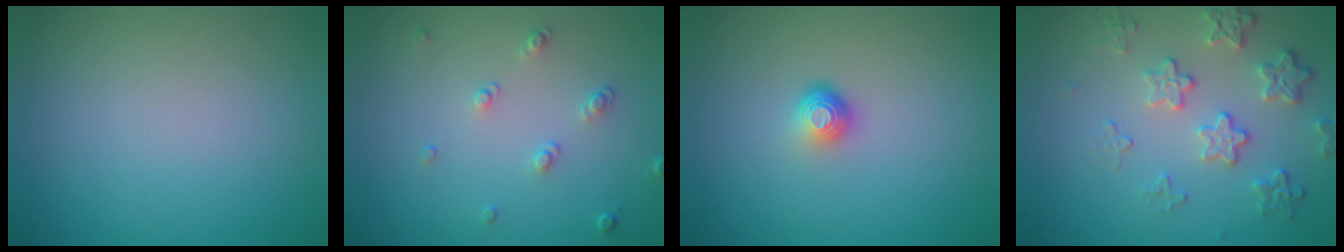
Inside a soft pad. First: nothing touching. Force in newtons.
{"total": 1.5, "press": 1.0, "slide": 1.1}
{"total": 1.9, "press": 1.3, "slide": 1.4}
{"total": 4.1, "press": 3.3, "slide": 2.5}